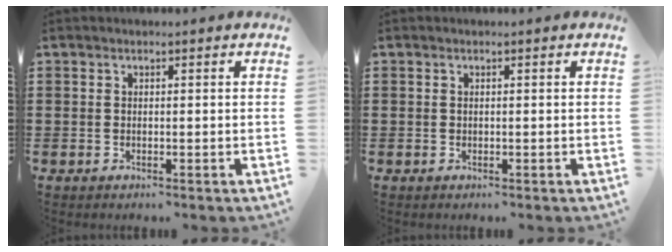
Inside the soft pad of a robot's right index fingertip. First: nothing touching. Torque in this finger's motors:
{"motor_torque": [0.69, 0.73, 0.00, 0.02]}